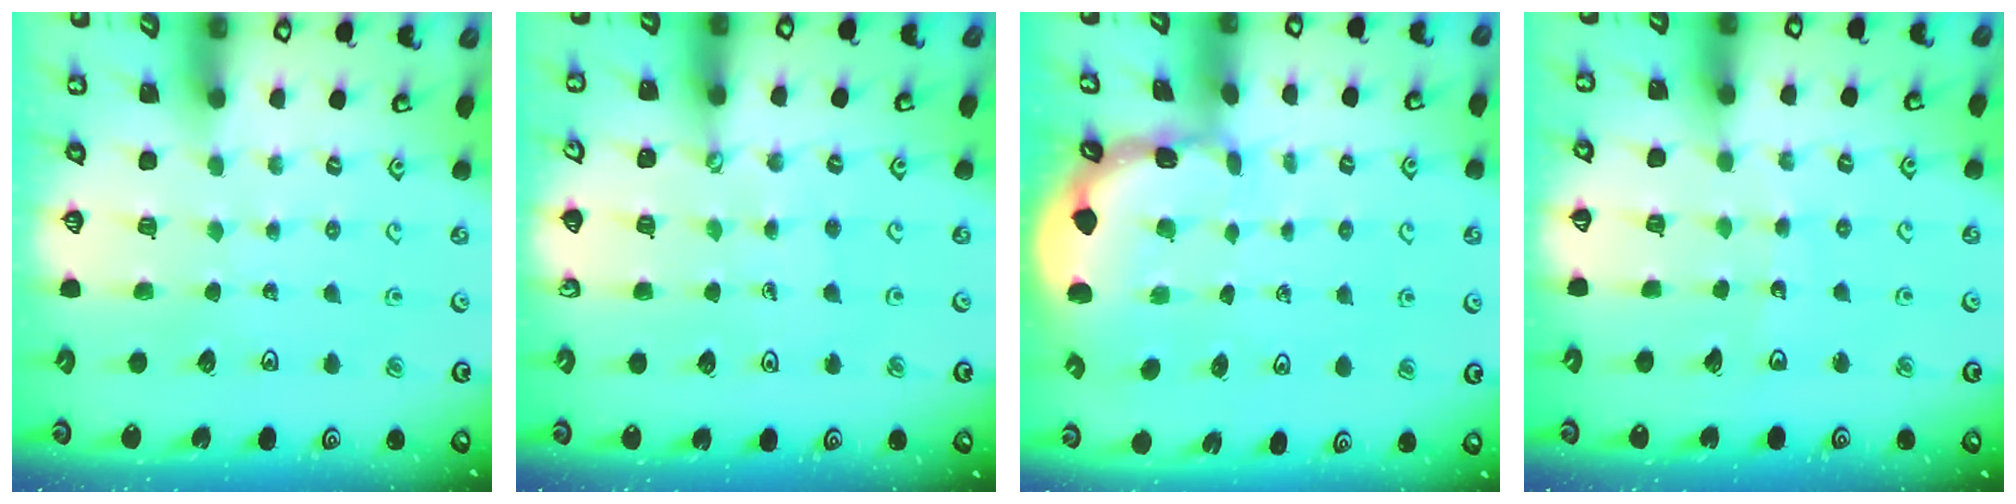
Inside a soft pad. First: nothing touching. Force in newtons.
{"total": 2.5, "press": 2.5, "slide": 0.2}
{"total": 1.0, "press": 1.0, "slide": 0.0}
{"total": 6.3, "press": 6.2, "slide": 0.8}